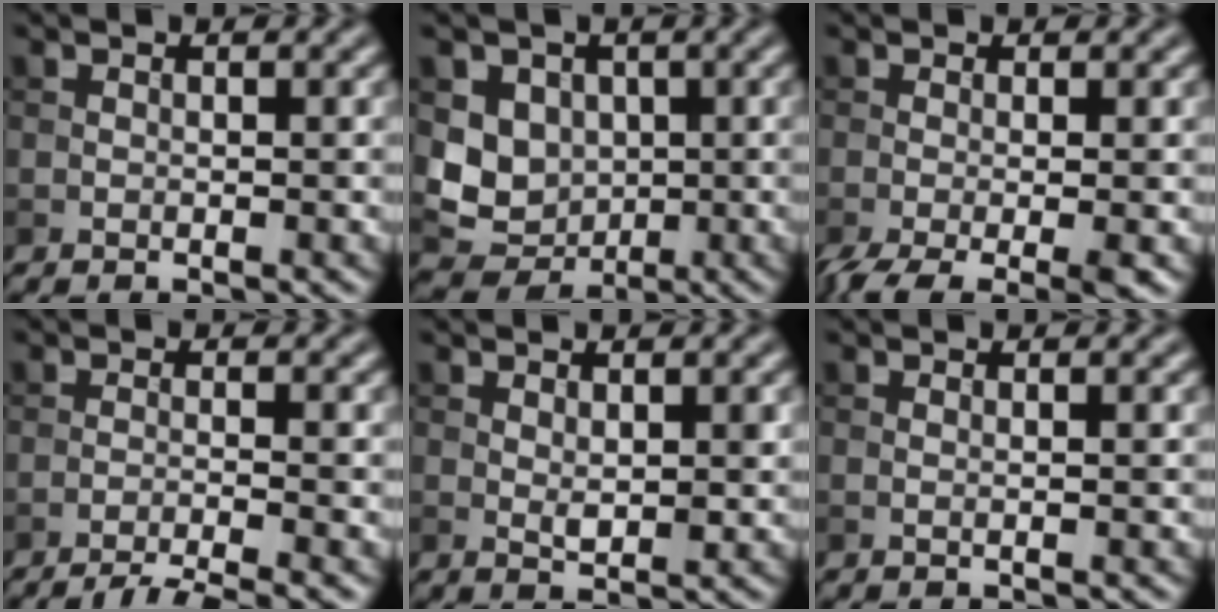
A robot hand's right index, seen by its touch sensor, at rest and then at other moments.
{"total": 4.5, "force": [0.5, 4.1, 1.8], "torque": [-0.025, -0.010, 0.009]}
{"total": 5.0, "force": [-2.3, 1.3, 4.3], "torque": [-0.069, -0.014, -0.043]}
{"total": 4.2, "force": [-3.1, 0.5, 2.7], "torque": [-0.037, -0.002, -0.065]}
{"total": 1.6, "force": [0.5, 0.7, 1.4], "torque": [-0.024, -0.006, 0.014]}
{"total": 0.8, "force": [0.2, 0.3, 0.7], "torque": [-0.006, 0.001, -0.002]}